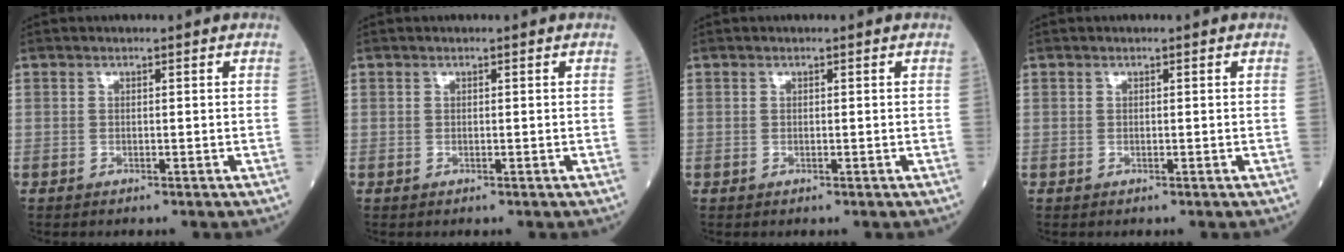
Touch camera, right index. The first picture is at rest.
{"total": 0.0}
{"total": 0.0}
{"total": 0.0}